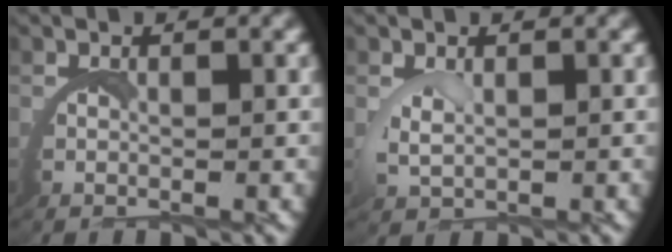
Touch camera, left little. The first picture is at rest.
{"total": 1.4, "force": [0.9, 0.4, 1.0], "torque": [-0.038, -0.009, 0.025]}